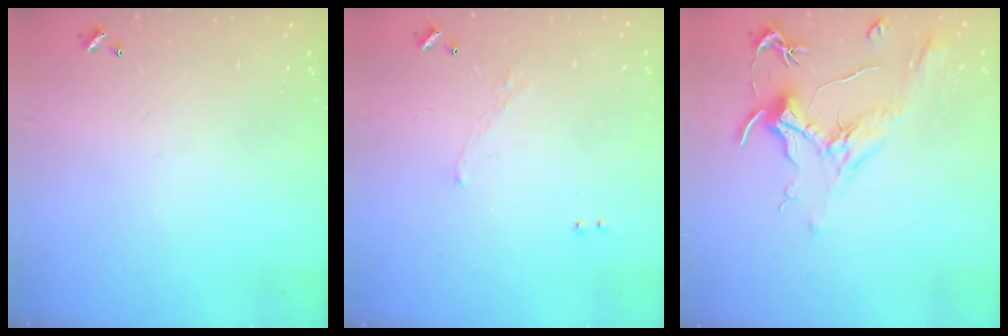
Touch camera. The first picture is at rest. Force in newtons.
{"total": 0.8, "press": 0.6, "slide": 0.5}
{"total": 2.1, "press": 2.0, "slide": 0.8}